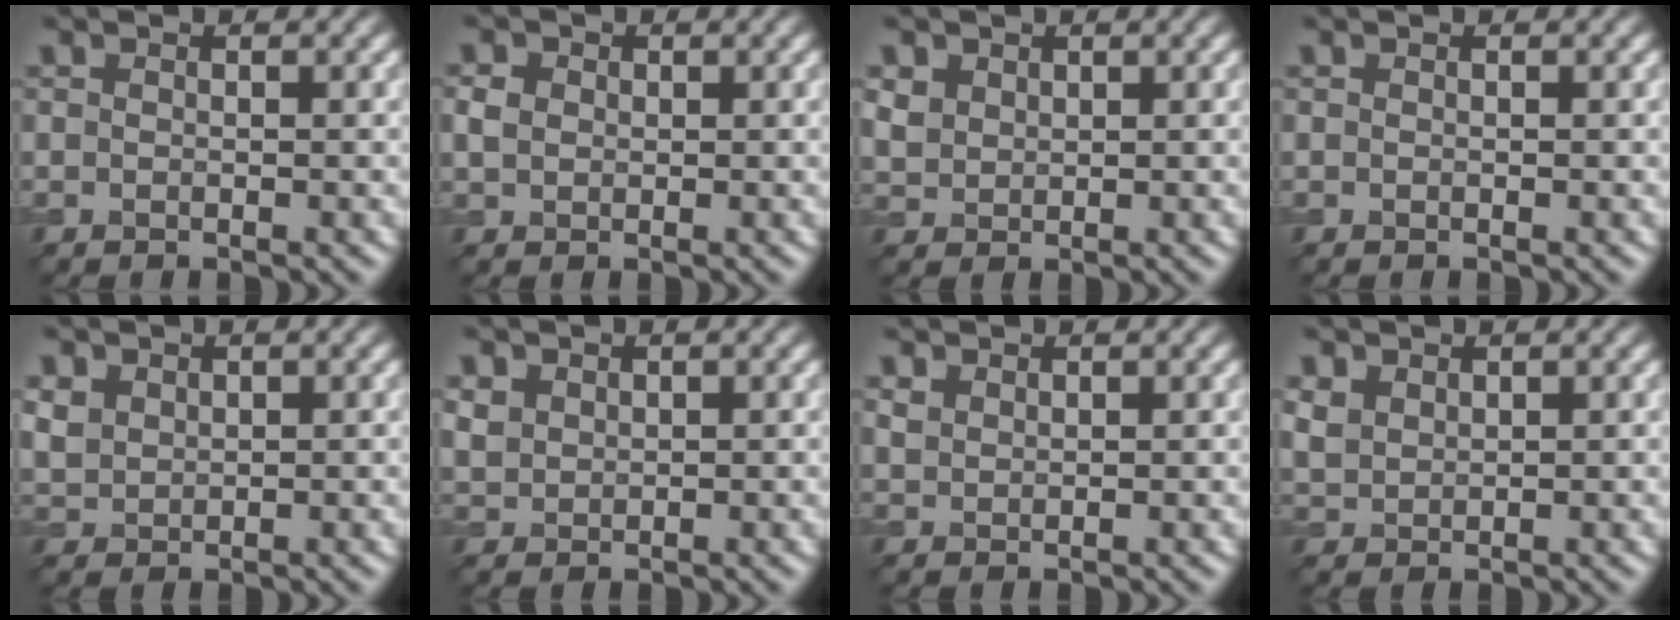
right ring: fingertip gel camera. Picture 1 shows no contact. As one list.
[{"total": 1.7, "force": [0.3, 1.5, 0.8], "torque": [-0.016, 0.001, 0.003]}, {"total": 2.0, "force": [1.0, 1.6, 0.6], "torque": [-0.017, -0.006, 0.022]}, {"total": 0.0}, {"total": 1.9, "force": [1.0, 1.5, 0.7], "torque": [-0.018, -0.001, 0.023]}, {"total": 1.6, "force": [0.9, 1.3, 0.5], "torque": [-0.012, -0.001, 0.021]}, {"total": 1.5, "force": [1.3, 0.8, 0.3], "torque": [-0.010, 0.004, 0.030]}, {"total": 2.1, "force": [1.3, 1.4, 0.7], "torque": [-0.023, 0.002, 0.030]}]